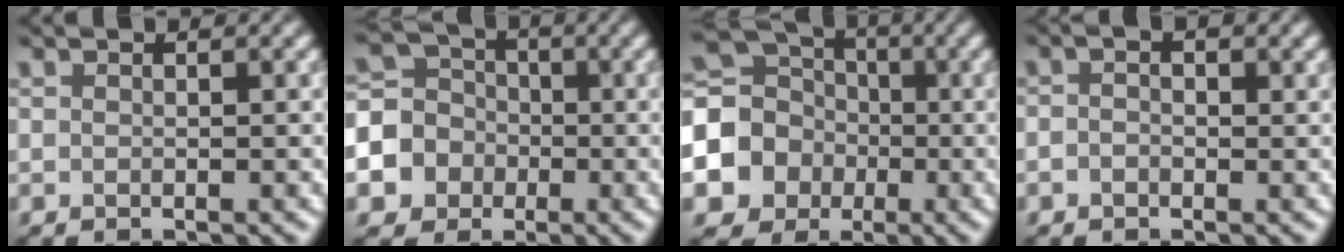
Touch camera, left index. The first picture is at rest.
{"total": 7.7, "force": [-2.6, 7.1, 1.6], "torque": [-0.044, -0.005, -0.069]}
{"total": 9.3, "force": [-1.7, 8.4, 3.5], "torque": [-0.088, -0.013, -0.056]}
{"total": 1.5, "force": [0.1, 0.9, 1.2], "torque": [-0.018, 0.000, -0.007]}